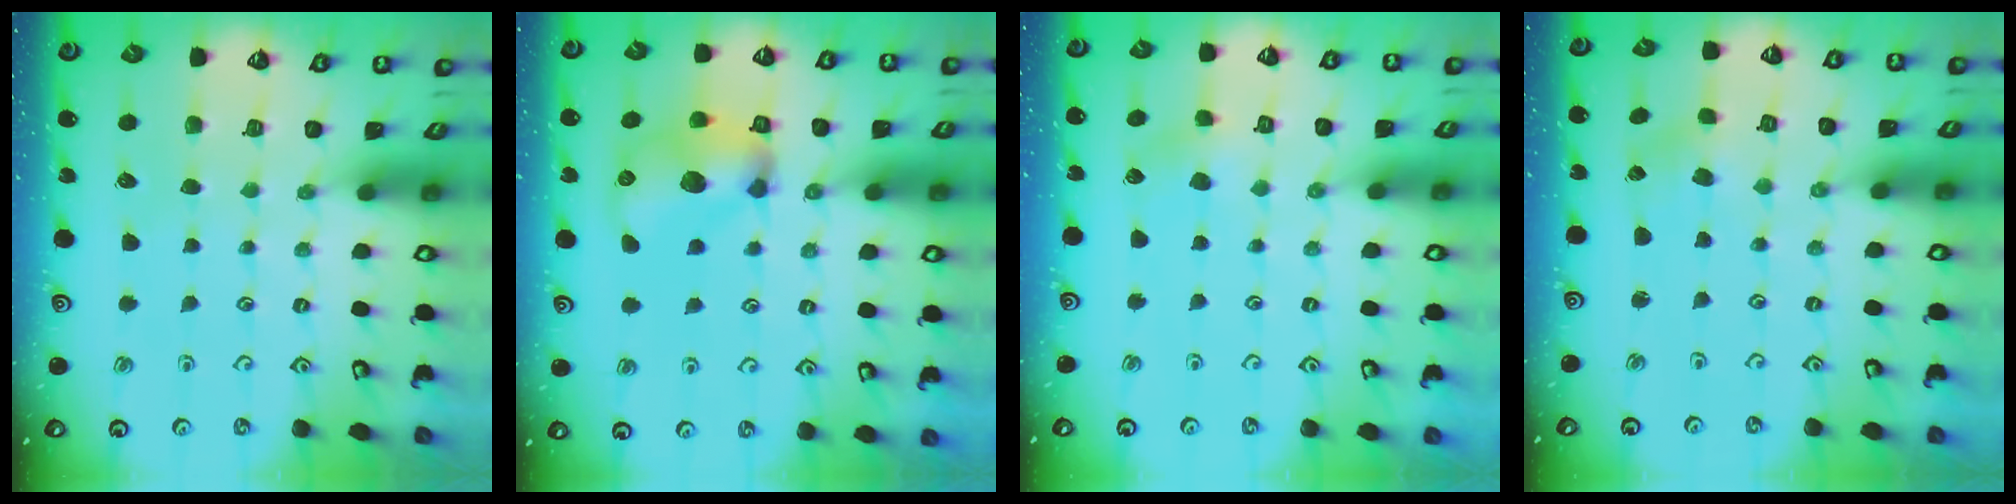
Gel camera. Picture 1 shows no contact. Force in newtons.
{"total": 16.0, "press": 15.9, "slide": 1.1}
{"total": 3.3, "press": 3.3, "slide": 0.4}
{"total": 2.6, "press": 2.6, "slide": 0.2}